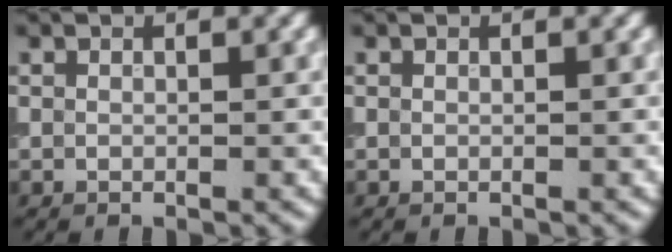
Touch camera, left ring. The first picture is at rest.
{"total": 0.0}